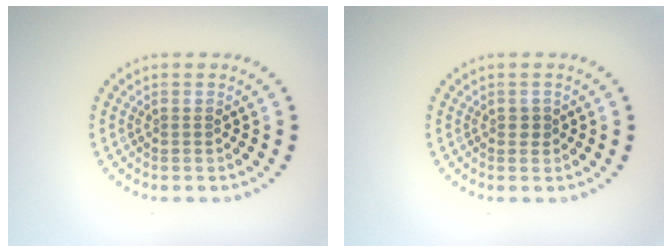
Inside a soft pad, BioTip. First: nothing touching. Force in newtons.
{"total": 0.7, "press": 0.7, "slide": 0.2}